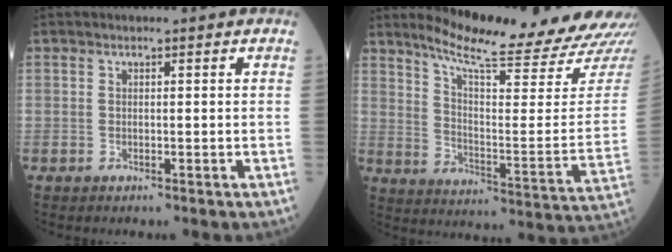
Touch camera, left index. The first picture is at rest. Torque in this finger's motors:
{"motor_torque": [0.81, -1.33, 0.06, 0.03]}